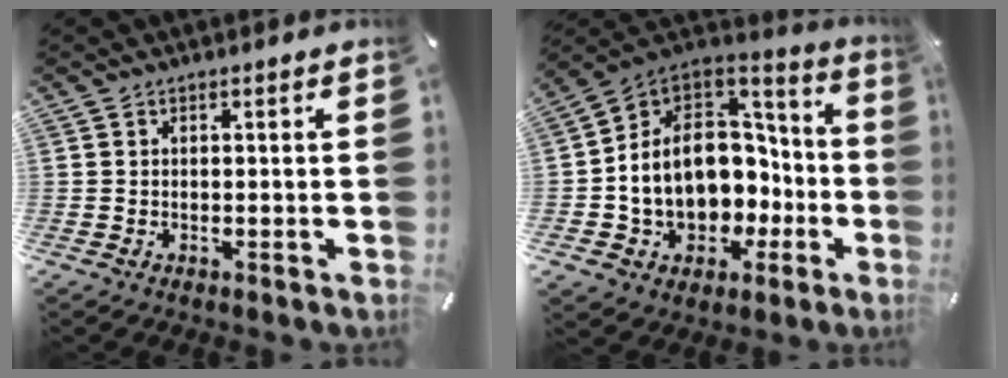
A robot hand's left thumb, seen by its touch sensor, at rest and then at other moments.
{"total": 16.7, "force": [-0.9, 13.6, 9.7], "torque": [-0.189, -0.017, -0.010]}